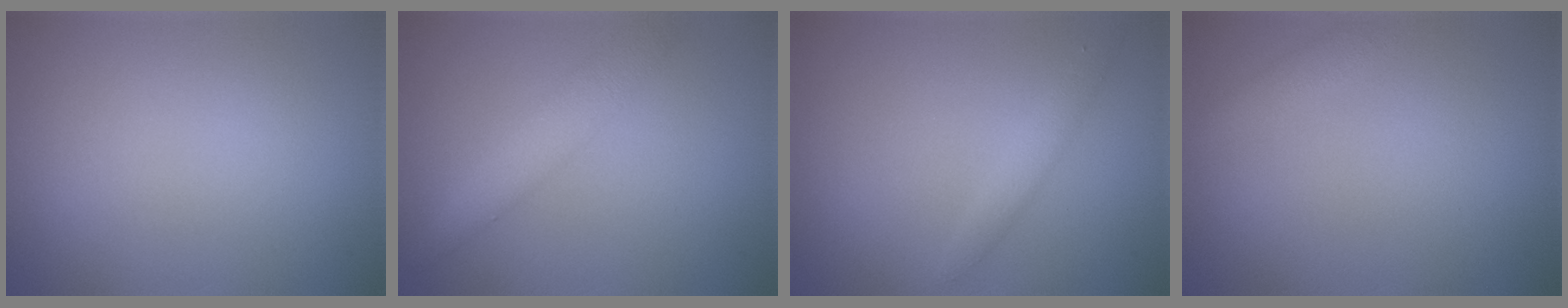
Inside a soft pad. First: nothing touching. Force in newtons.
{"total": 3.1, "press": 3.1, "slide": 0.1}
{"total": 1.4, "press": 1.4, "slide": 0.0}
{"total": 1.9, "press": 1.9, "slide": 0.1}